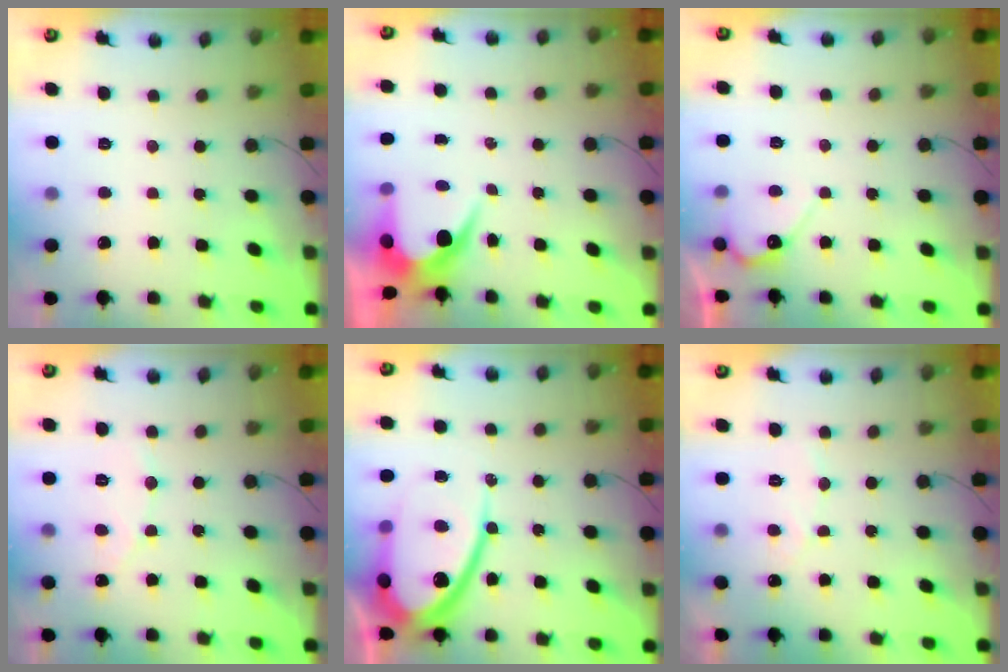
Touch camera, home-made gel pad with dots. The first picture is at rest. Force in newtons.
{"total": 6.1, "press": 6.1, "slide": 0.3}
{"total": 6.7, "press": 6.7, "slide": 0.5}
{"total": 4.6, "press": 4.6, "slide": 0.2}
{"total": 18.8, "press": 18.7, "slide": 1.7}
{"total": 5.9, "press": 5.9, "slide": 0.4}